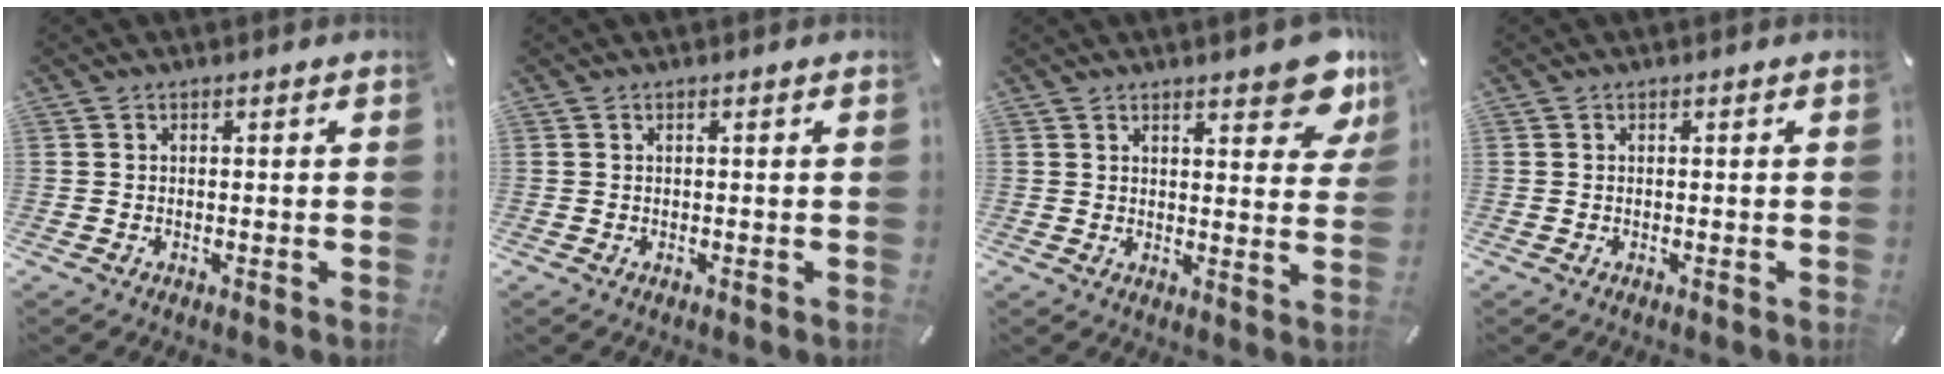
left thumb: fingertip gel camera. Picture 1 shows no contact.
{"total": 0.0}
{"total": 9.9, "force": [6.7, 3.5, 6.3], "torque": [-0.071, -0.043, 0.113]}
{"total": 0.0}